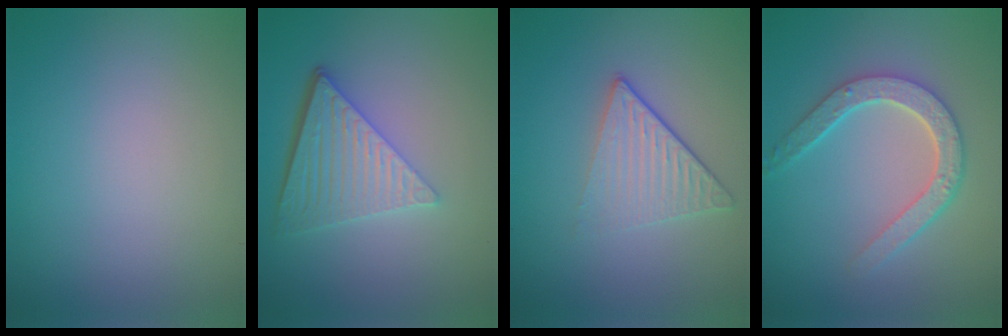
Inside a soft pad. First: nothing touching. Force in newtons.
{"total": 6.2, "press": 4.4, "slide": 4.4}
{"total": 3.7, "press": 2.7, "slide": 2.6}
{"total": 4.5, "press": 3.5, "slide": 2.8}